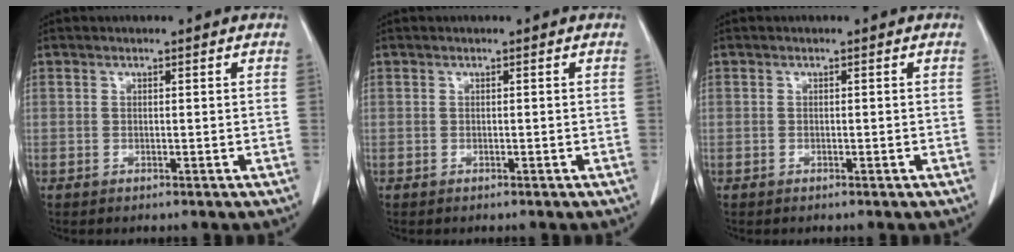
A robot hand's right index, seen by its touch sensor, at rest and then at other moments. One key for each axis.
{"total": 0.0}
{"total": 0.0}